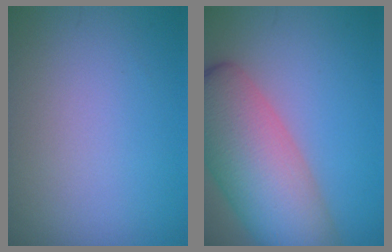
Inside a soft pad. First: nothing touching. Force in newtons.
{"total": 10.6, "press": 10.6, "slide": 0.4}